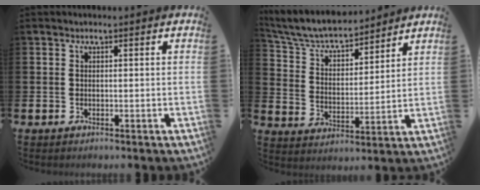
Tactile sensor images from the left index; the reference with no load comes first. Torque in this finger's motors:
{"motor_torque": [1.10, -1.04, 0.22, 0.17]}